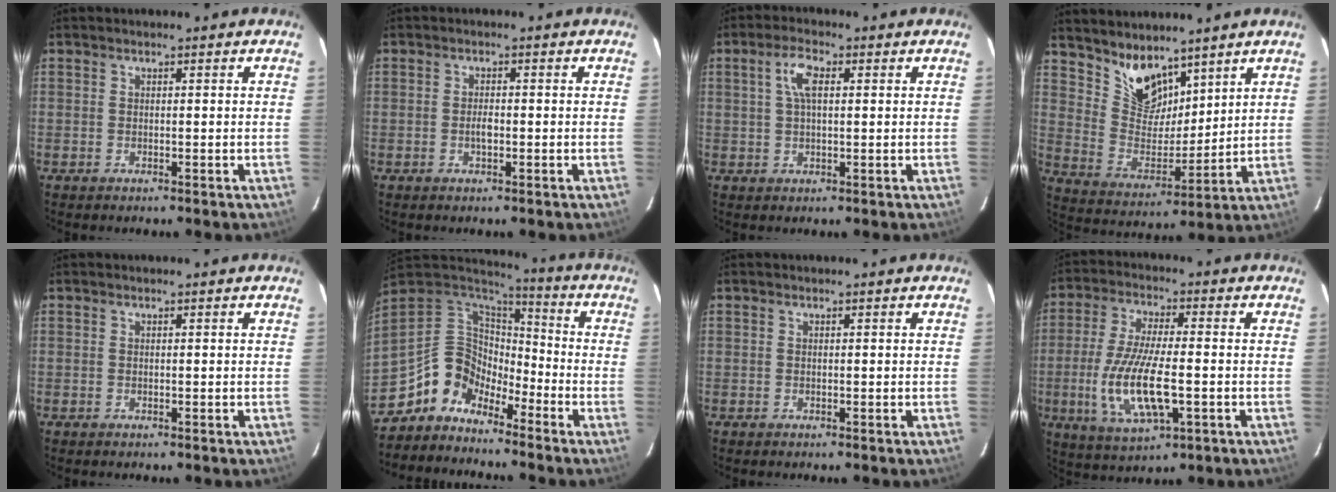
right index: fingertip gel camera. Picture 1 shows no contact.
{"total": 1.7, "force": [-0.5, 0.8, 1.5], "torque": [-0.029, 0.002, -0.010]}
{"total": 4.7, "force": [1.3, 1.9, 4.1], "torque": [-0.079, 0.011, 0.024]}
{"total": 10.3, "force": [8.0, 5.2, 3.9], "torque": [-0.073, 0.003, 0.164]}
{"total": 0.0}
{"total": 10.9, "force": [-8.6, 6.3, 2.5], "torque": [-0.053, 0.036, -0.175]}
{"total": 0.0}
{"total": 14.0, "force": [-3.1, 4.2, 12.9], "torque": [-0.267, -0.015, -0.055]}